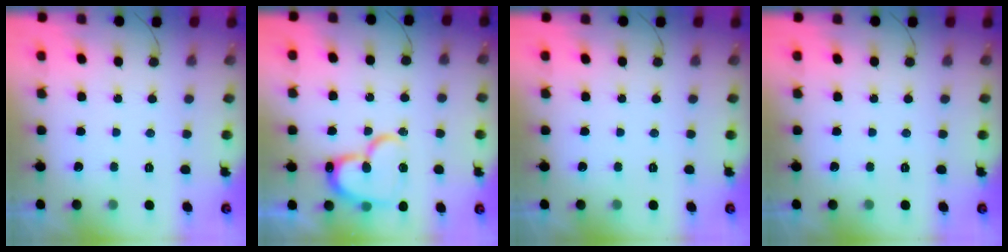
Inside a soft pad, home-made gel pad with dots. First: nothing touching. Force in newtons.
{"total": 17.2, "press": 17.1, "slide": 1.7}
{"total": 0.0}
{"total": 0.0}